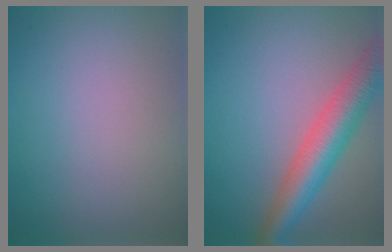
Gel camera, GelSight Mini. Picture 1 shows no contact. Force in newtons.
{"total": 6.4, "press": 6.4, "slide": 0.3}